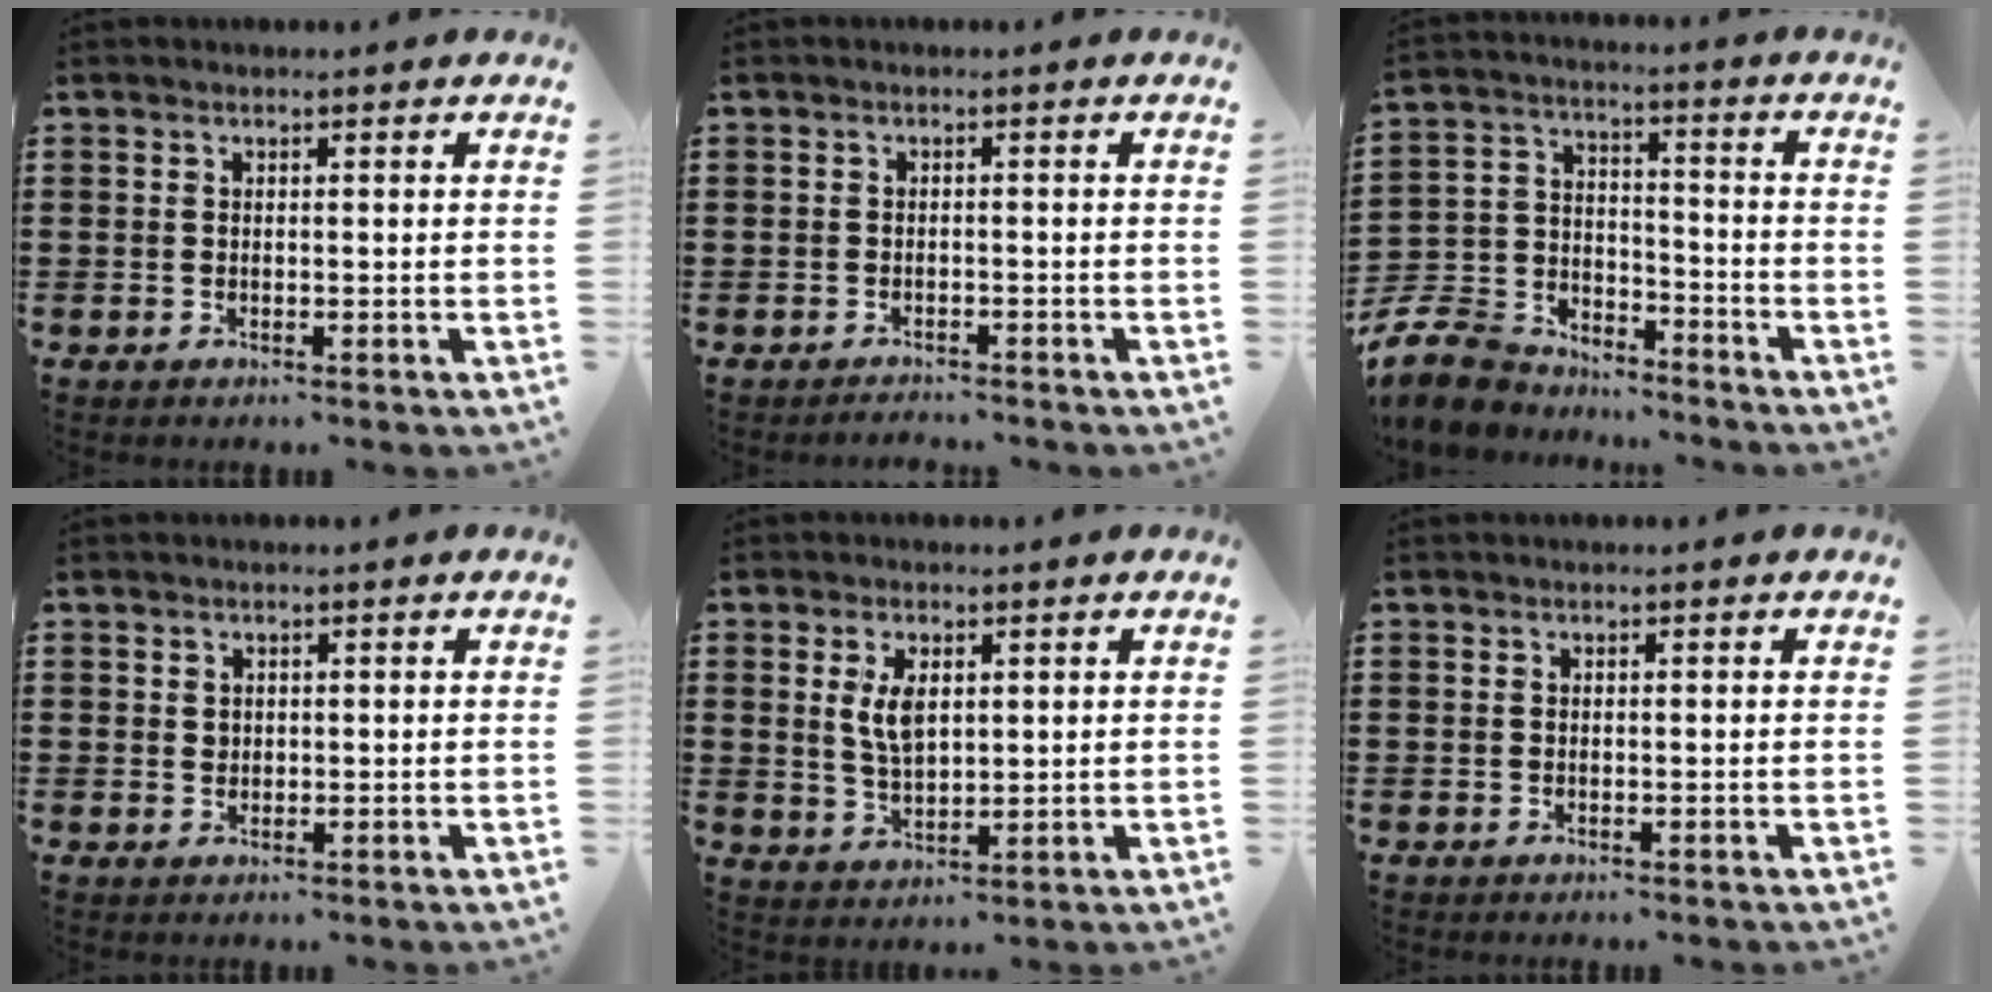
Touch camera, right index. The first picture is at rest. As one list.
[{"total": 1.2, "force": [-1.2, 0.1, -0.2], "torque": [0.000, 0.006, -0.027]}, {"total": 9.7, "force": [-8.9, 3.2, 2.2], "torque": [-0.073, 0.016, -0.181]}, {"total": 1.1, "force": [0.4, 1.0, 0.3], "torque": [-0.009, 0.004, 0.009]}, {"total": 4.9, "force": [1.4, 2.4, 4.0], "torque": [-0.086, 0.008, 0.023]}, {"total": 0.0}]